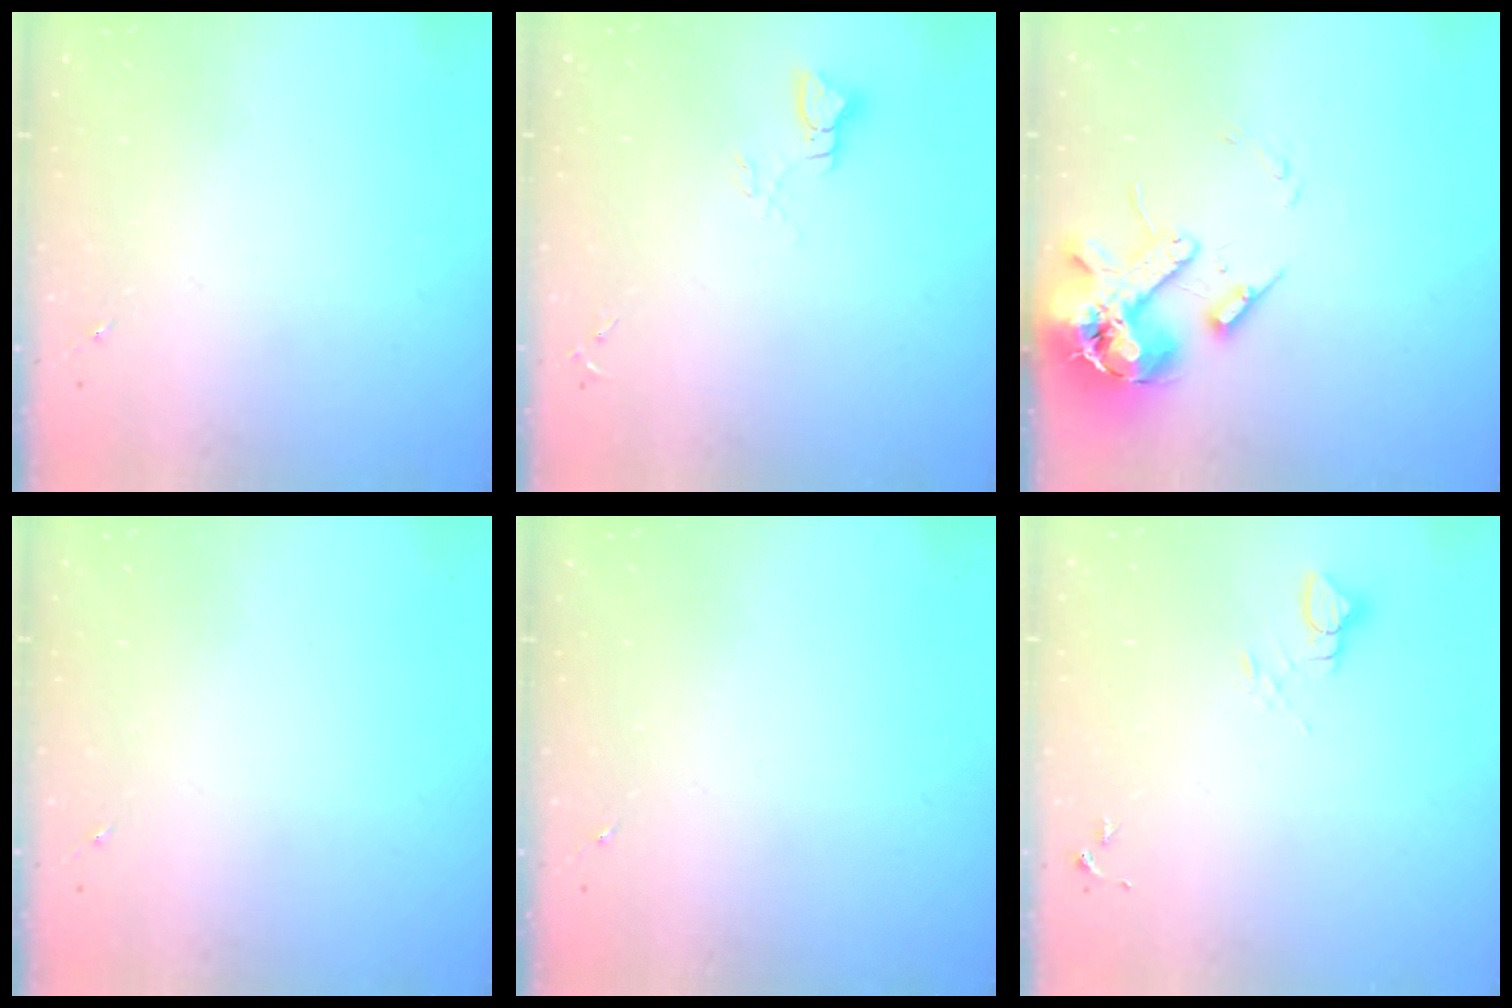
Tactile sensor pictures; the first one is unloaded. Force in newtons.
{"total": 3.3, "press": 3.3, "slide": 0.3}
{"total": 15.3, "press": 15.1, "slide": 2.6}
{"total": 0.0}
{"total": 0.0}
{"total": 3.4, "press": 3.4, "slide": 0.2}